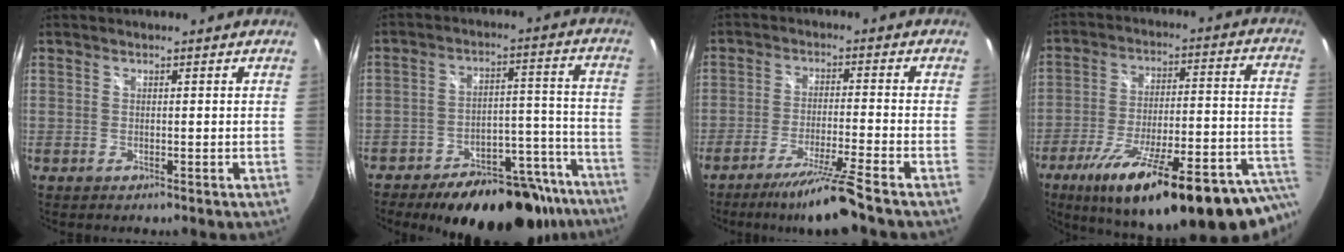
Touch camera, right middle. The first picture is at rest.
{"total": 23.7, "force": [-19.0, 9.5, 10.5], "torque": [-0.149, 0.039, -0.236]}
{"total": 9.4, "force": [-7.5, -1.6, 5.5], "torque": [-0.114, -0.017, -0.127]}
{"total": 31.6, "force": [-22.2, 6.2, 21.7], "torque": [-0.302, -0.049, -0.308]}